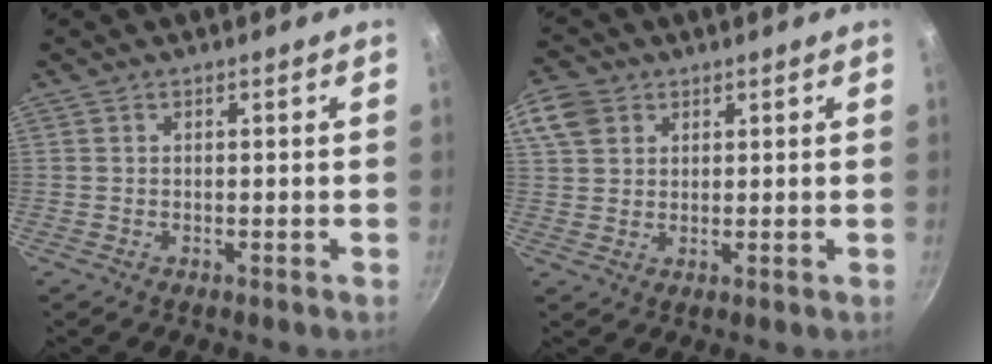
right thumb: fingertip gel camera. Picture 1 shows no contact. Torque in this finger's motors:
{"motor_torque": [-0.02, 0.03, 0.00, 0.00, 0.19]}